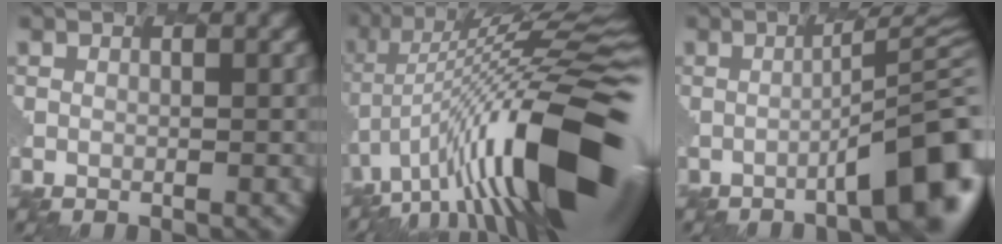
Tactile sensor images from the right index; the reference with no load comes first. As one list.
[{"total": 16.5, "force": [-4.2, 5.0, 15.2], "torque": [-0.232, 0.024, -0.085]}, {"total": 9.3, "force": [-2.7, 2.3, 8.6], "torque": [-0.098, 0.004, -0.046]}]